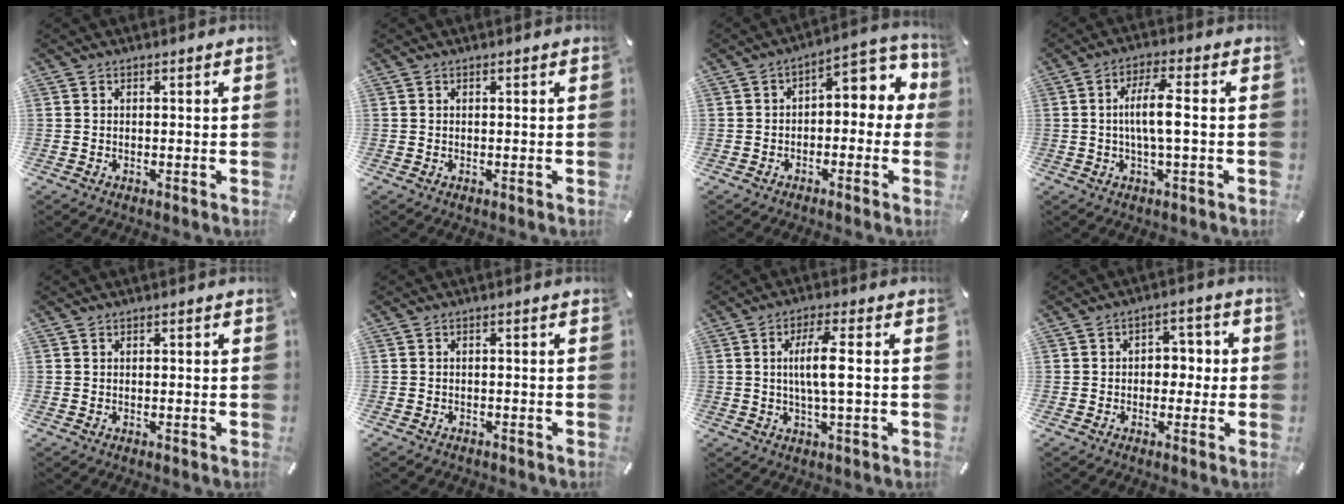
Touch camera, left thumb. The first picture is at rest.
{"total": 0.0}
{"total": 7.4, "force": [0.9, 4.4, 5.9], "torque": [-0.072, -0.016, 0.007]}
{"total": 8.1, "force": [-0.1, 1.7, 7.9], "torque": [-0.158, 0.002, -0.010]}
{"total": 0.0}
{"total": 1.3, "force": [-1.0, 0.7, 0.3], "torque": [-0.008, 0.004, -0.024]}
{"total": 8.2, "force": [0.6, 1.4, 8.0], "torque": [-0.155, 0.001, 0.003]}
{"total": 4.6, "force": [-1.1, 3.5, 2.7], "torque": [-0.028, 0.007, -0.031]}